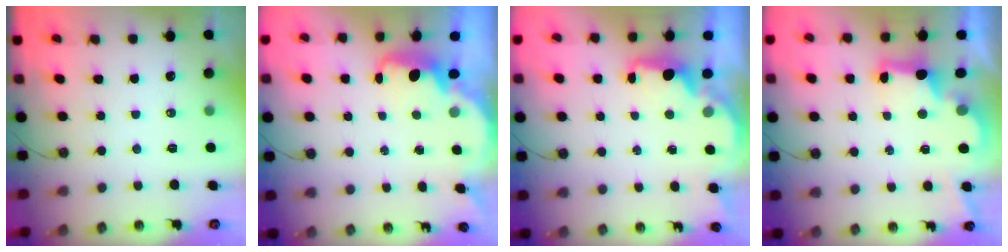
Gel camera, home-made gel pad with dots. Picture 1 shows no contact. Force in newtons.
{"total": 2.5, "press": 2.4, "slide": 0.6}
{"total": 2.2, "press": 2.1, "slide": 0.6}
{"total": 2.9, "press": 2.8, "slide": 0.9}